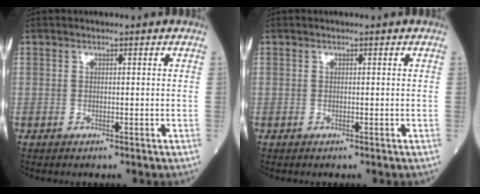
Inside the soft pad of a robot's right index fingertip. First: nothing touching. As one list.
[{"total": 0.0}]